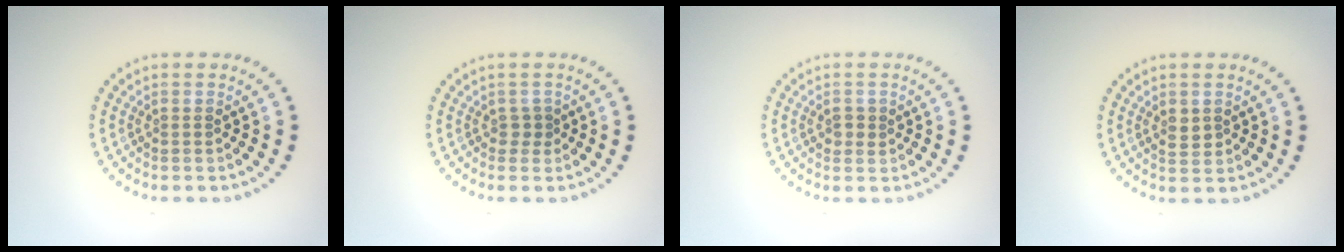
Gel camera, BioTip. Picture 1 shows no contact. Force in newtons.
{"total": 0.8, "press": 0.7, "slide": 0.4}
{"total": 1.2, "press": 1.2, "slide": 0.1}
{"total": 1.4, "press": 1.4, "slide": 0.2}